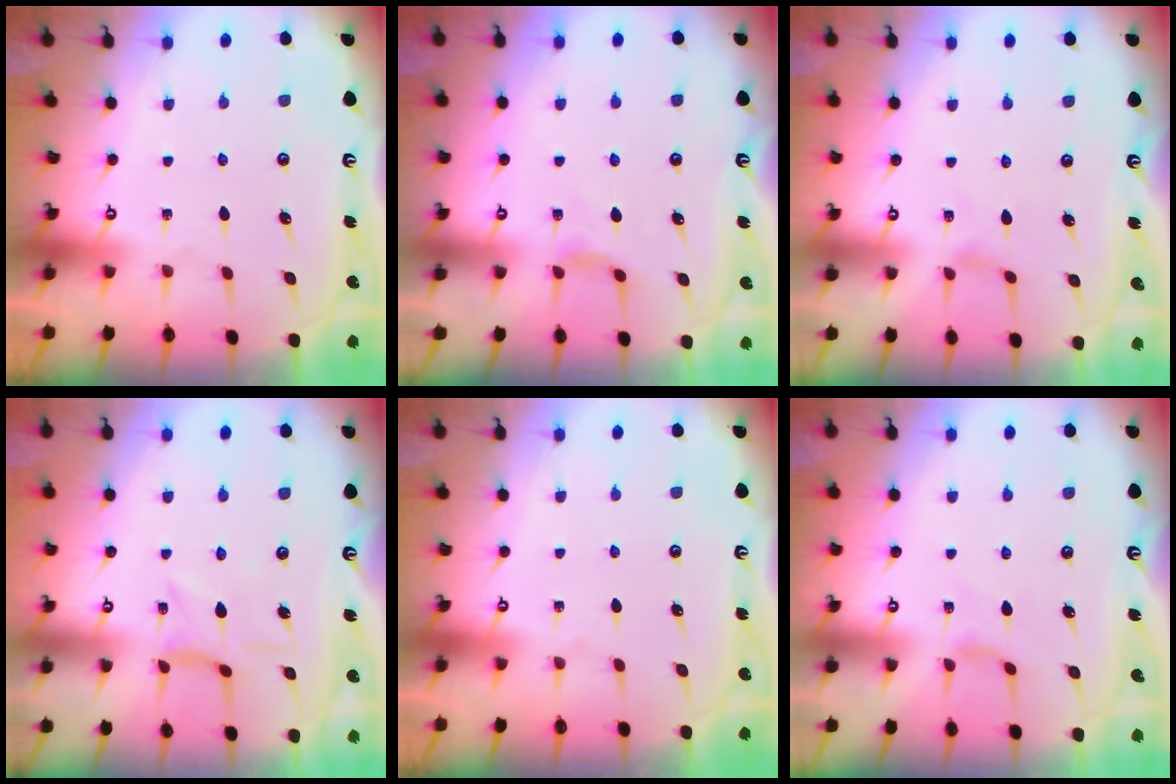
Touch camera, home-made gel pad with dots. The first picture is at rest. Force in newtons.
{"total": 4.3, "press": 4.2, "slide": 0.6}
{"total": 0.0}
{"total": 2.4, "press": 2.4, "slide": 0.4}
{"total": 0.0}
{"total": 1.0, "press": 0.9, "slide": 0.4}